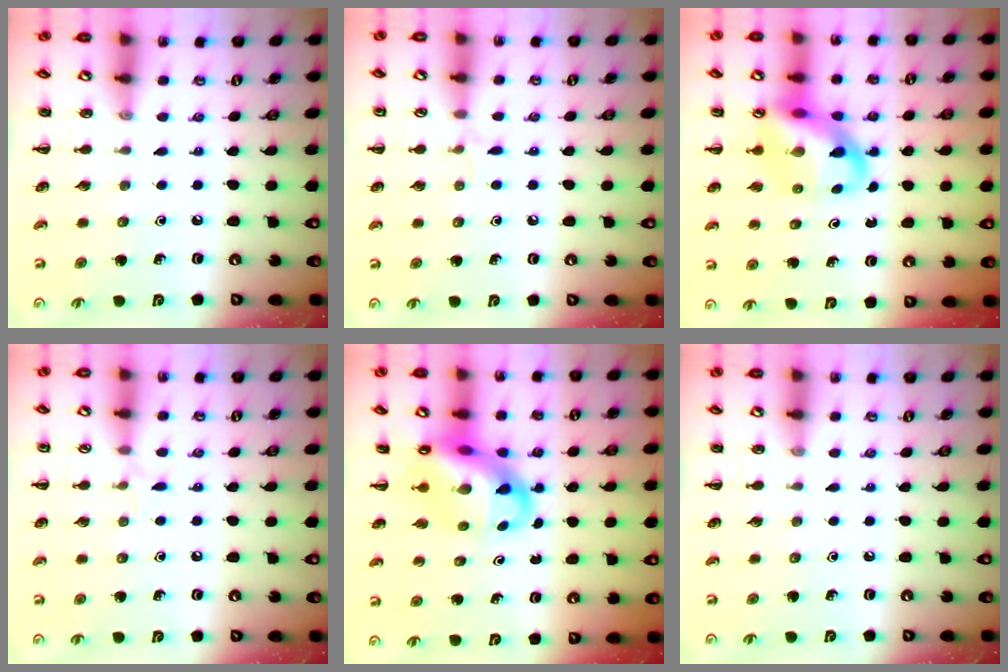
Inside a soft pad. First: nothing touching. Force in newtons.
{"total": 4.3, "press": 4.1, "slide": 1.5}
{"total": 11.1, "press": 10.7, "slide": 3.1}
{"total": 3.9, "press": 3.6, "slide": 1.5}
{"total": 11.5, "press": 11.0, "slide": 3.2}
{"total": 0.0}